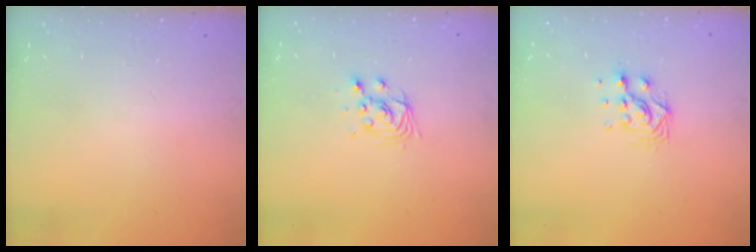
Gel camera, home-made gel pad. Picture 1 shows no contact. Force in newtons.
{"total": 5.3, "press": 5.3, "slide": 0.4}
{"total": 7.6, "press": 7.5, "slide": 0.5}